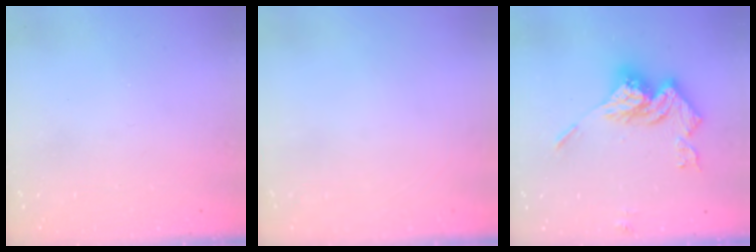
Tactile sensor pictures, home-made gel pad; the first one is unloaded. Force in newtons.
{"total": 0.0}
{"total": 16.4, "press": 16.4, "slide": 1.7}